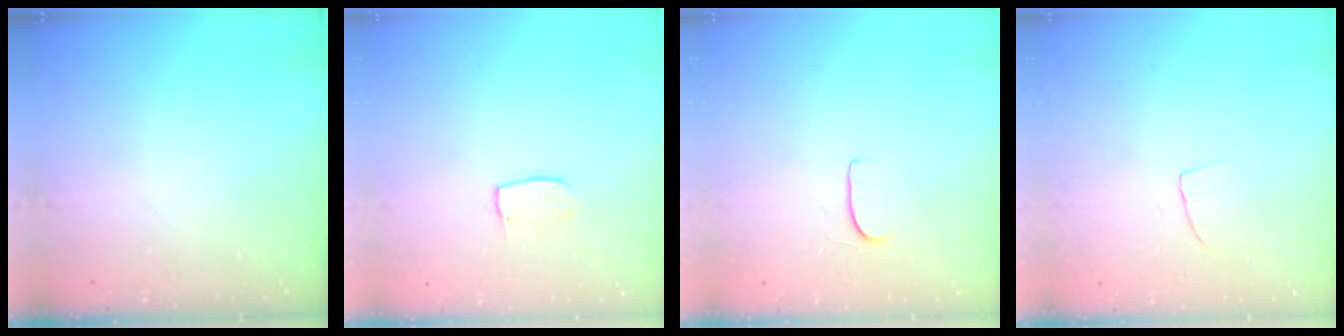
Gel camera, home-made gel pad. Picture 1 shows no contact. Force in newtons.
{"total": 4.4, "press": 4.4, "slide": 0.3}
{"total": 4.5, "press": 4.5, "slide": 0.4}
{"total": 2.9, "press": 2.9, "slide": 0.2}